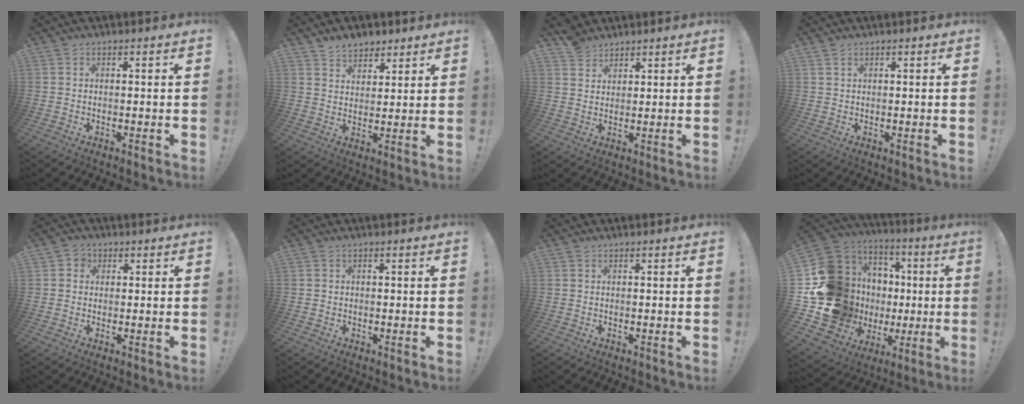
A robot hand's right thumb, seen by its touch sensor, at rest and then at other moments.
{"total": 6.0, "force": [4.9, 3.4, 0.6], "torque": [-0.004, -0.035, 0.093]}
{"total": 5.2, "force": [4.4, 2.7, 0.8], "torque": [-0.005, -0.027, 0.085]}
{"total": 1.0, "force": [0.8, 0.4, 0.5], "torque": [-0.003, -0.004, 0.014]}
{"total": 3.0, "force": [0.3, 2.8, 1.0], "torque": [-0.016, 0.006, 0.007]}
{"total": 1.1, "force": [0.0, 1.0, 0.1], "torque": [-0.006, 0.004, 0.000]}
{"total": 0.0}
{"total": 21.6, "force": [0.2, 18.1, 11.7], "torque": [-0.236, -0.027, 0.076]}